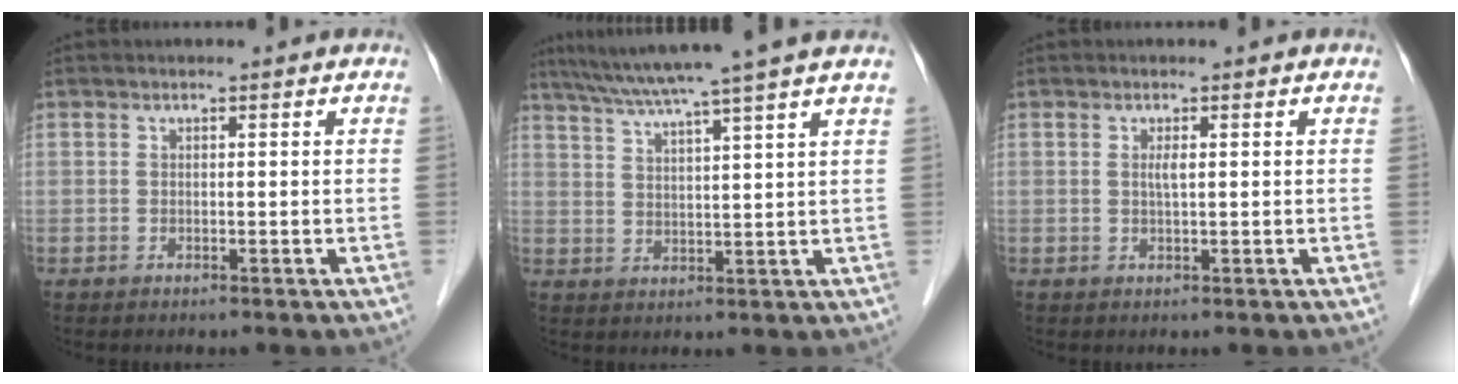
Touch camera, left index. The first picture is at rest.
{"total": 11.8, "force": [9.6, -2.1, 6.5], "torque": [-0.112, 0.012, 0.139]}
{"total": 1.3, "force": [0.3, 0.1, 1.2], "torque": [-0.028, 0.000, 0.005]}